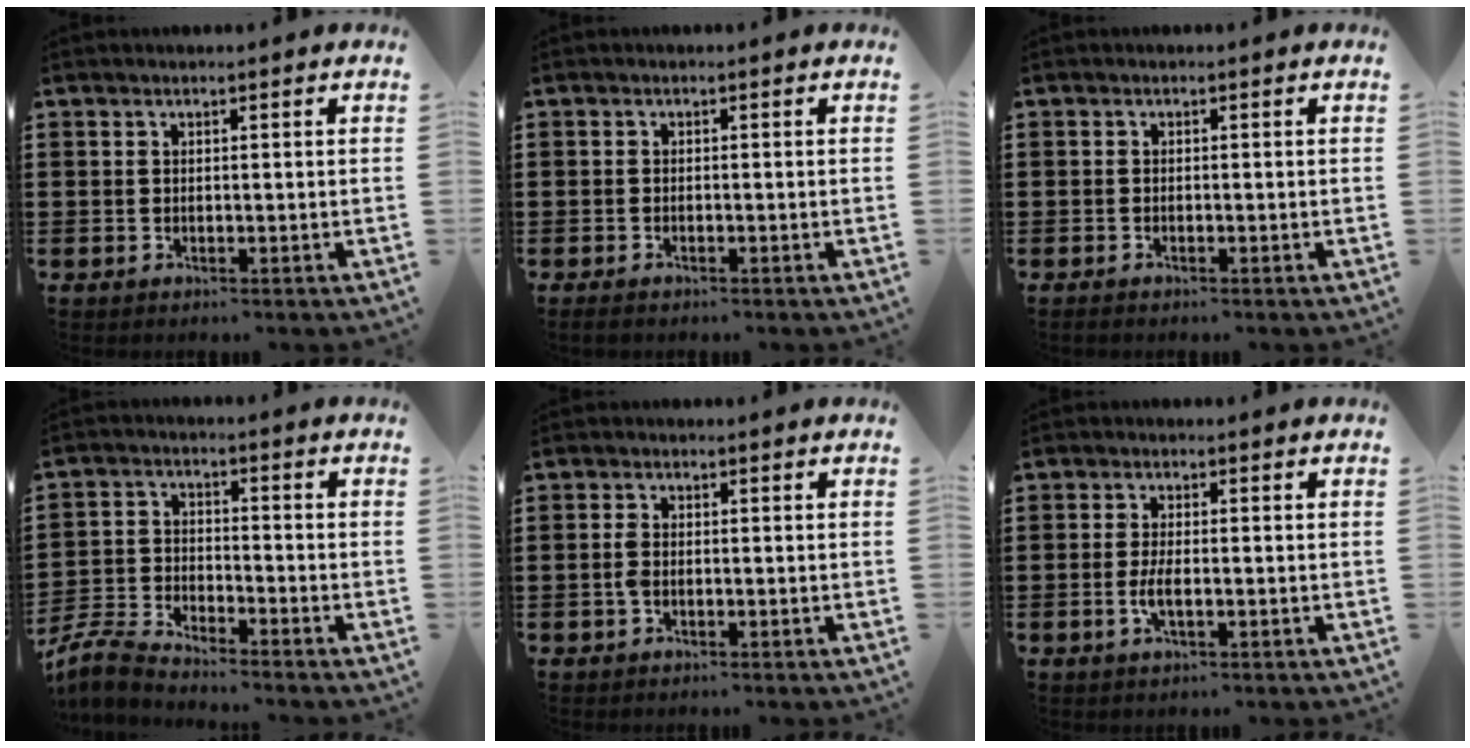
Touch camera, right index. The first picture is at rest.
{"total": 0.8, "force": [-0.7, 0.1, 0.4], "torque": [-0.009, -0.005, -0.013]}
{"total": 0.5, "force": [-0.5, 0.0, 0.2], "torque": [-0.006, -0.006, -0.008]}
{"total": 4.9, "force": [-4.7, 0.4, 1.3], "torque": [-0.053, -0.007, -0.101]}
{"total": 2.0, "force": [-0.5, 1.0, 1.6], "torque": [-0.039, -0.003, -0.011]}
{"total": 2.9, "force": [-0.8, 0.6, 2.7], "torque": [-0.062, -0.008, -0.019]}